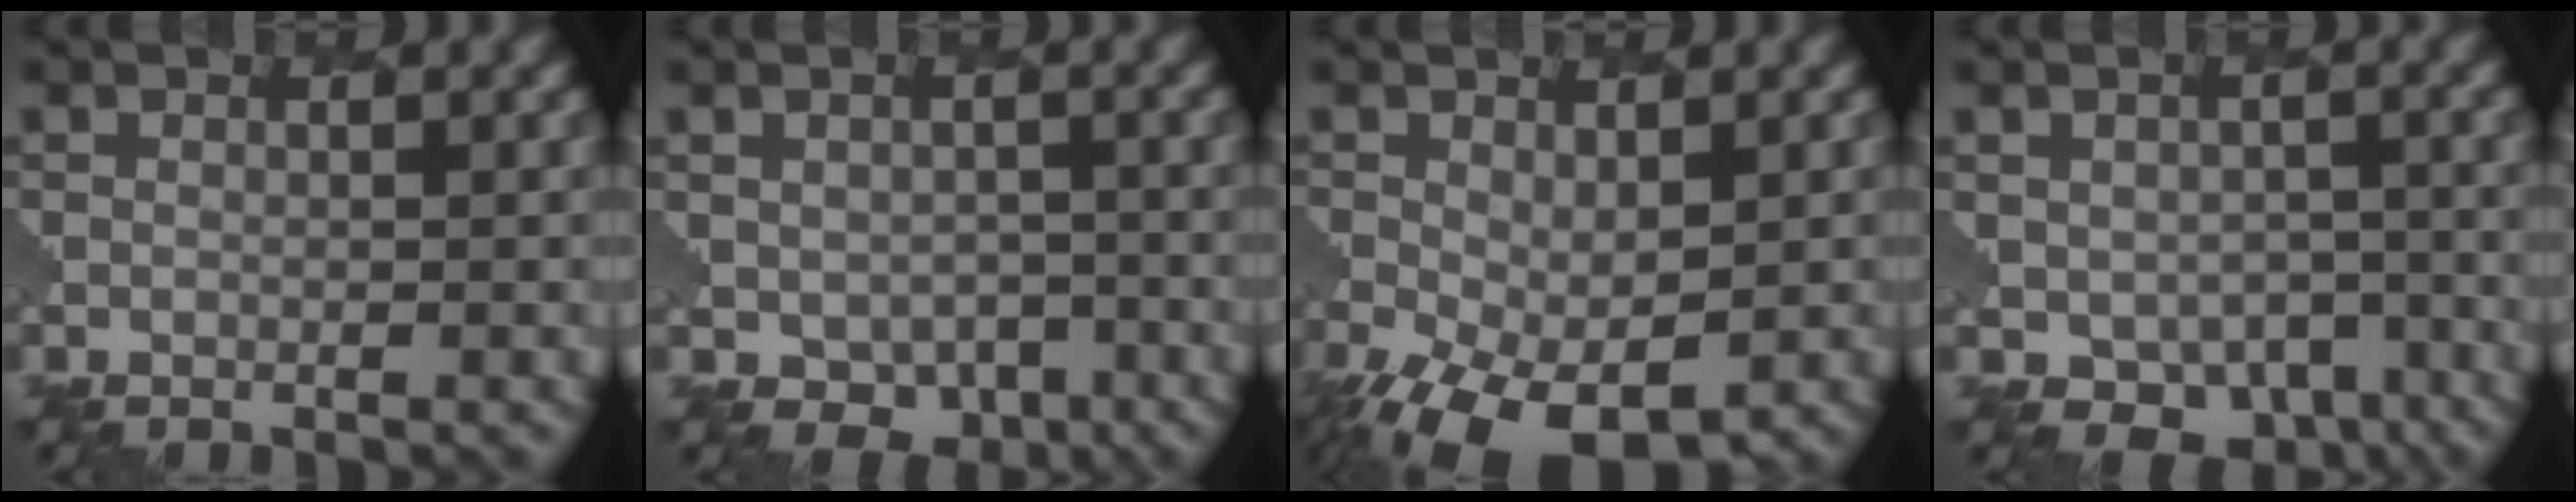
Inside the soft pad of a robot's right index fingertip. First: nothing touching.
{"total": 4.1, "force": [-1.3, 3.3, 2.0], "torque": [-0.033, -0.017, -0.017]}
{"total": 7.4, "force": [-2.9, 4.1, 5.5], "torque": [-0.123, -0.032, -0.039]}
{"total": 5.4, "force": [-2.4, 3.9, 2.9], "torque": [-0.043, -0.023, -0.031]}